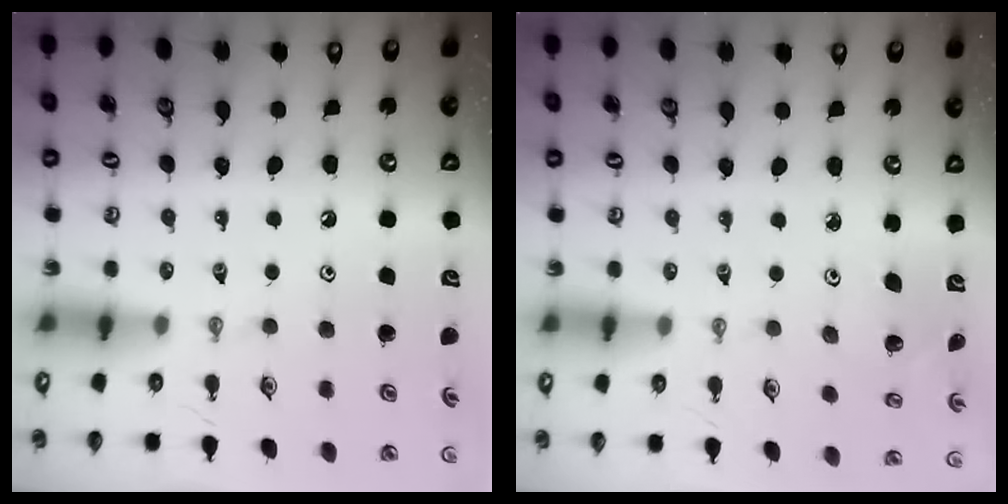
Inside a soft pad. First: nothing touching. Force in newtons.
{"total": 2.3, "press": 2.3, "slide": 0.2}